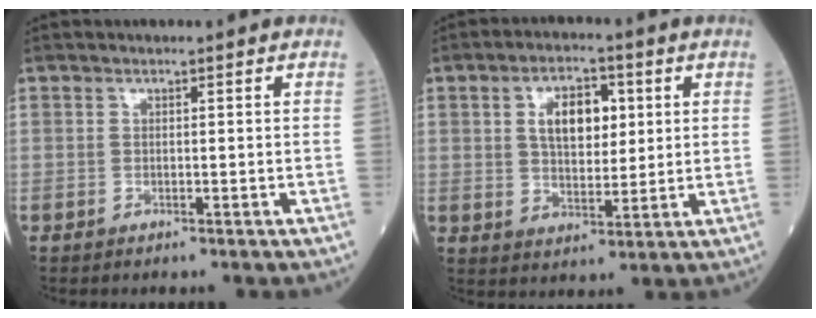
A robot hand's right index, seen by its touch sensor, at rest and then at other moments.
{"total": 7.8, "force": [2.2, 4.1, 6.3], "torque": [-0.110, 0.013, 0.041]}